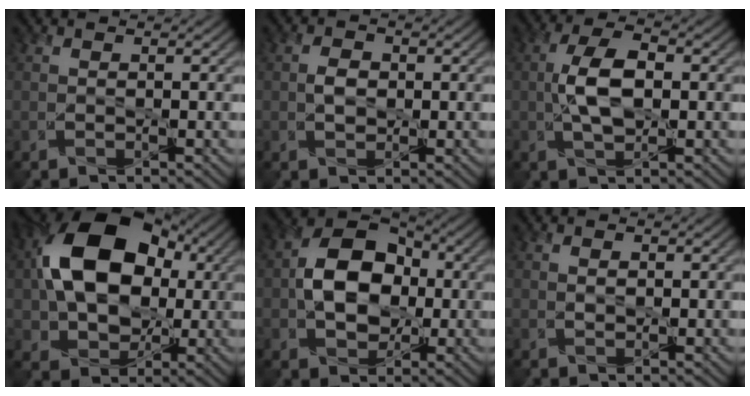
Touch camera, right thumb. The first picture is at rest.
{"total": 2.0, "force": [0.0, 1.6, 1.3], "torque": [-0.028, -0.001, -0.002]}
{"total": 6.2, "force": [-0.2, 3.0, 5.4], "torque": [-0.117, 0.005, -0.007]}
{"total": 16.5, "force": [2.6, 11.7, 11.3], "torque": [-0.213, 0.019, 0.041]}
{"total": 9.5, "force": [-0.2, 7.1, 6.4], "torque": [-0.115, 0.010, -0.015]}
{"total": 0.8, "force": [0.3, 0.6, 0.5], "torque": [-0.008, -0.002, 0.006]}